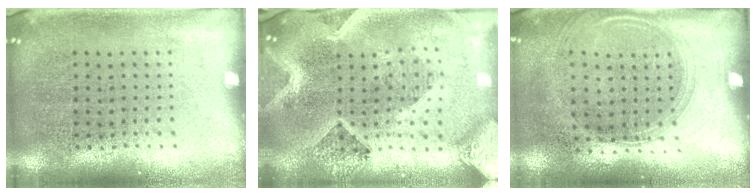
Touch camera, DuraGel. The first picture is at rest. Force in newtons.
{"total": 4.2, "press": 3.3, "slide": 2.6}
{"total": 1.4, "press": 1.2, "slide": 0.7}